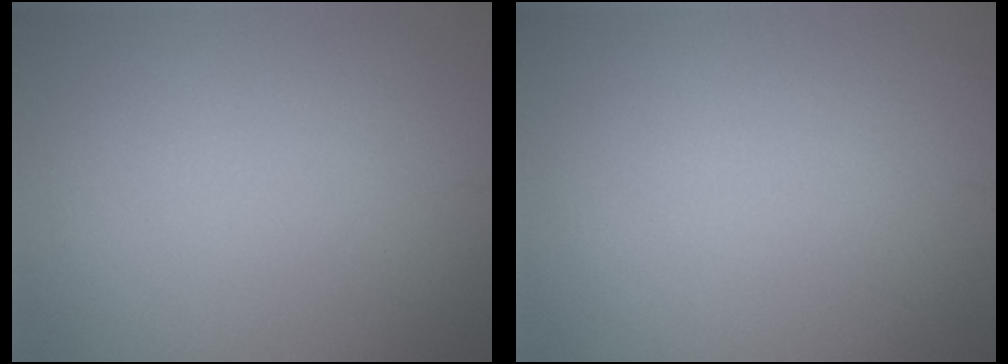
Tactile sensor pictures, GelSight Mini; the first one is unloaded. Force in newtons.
{"total": 0.0}